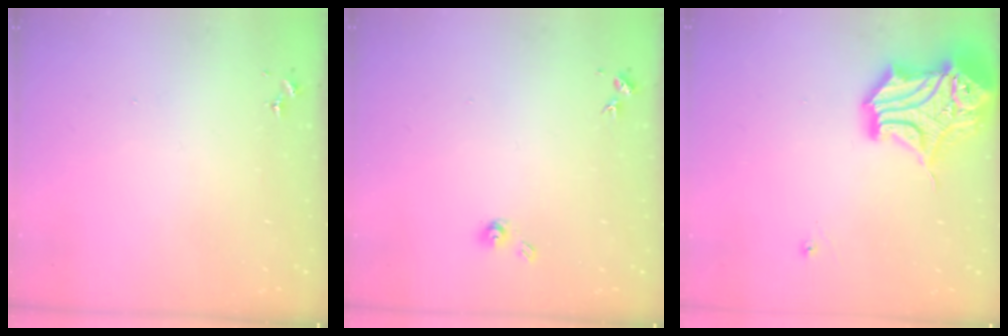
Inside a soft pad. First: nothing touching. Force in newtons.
{"total": 4.9, "press": 4.9, "slide": 0.5}
{"total": 19.9, "press": 19.7, "slide": 3.3}